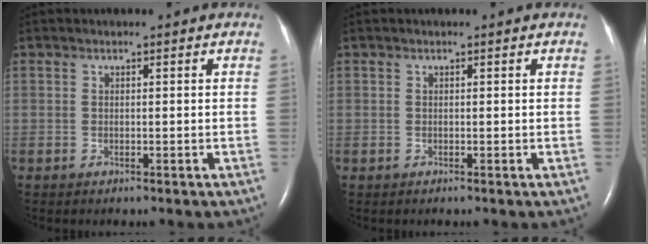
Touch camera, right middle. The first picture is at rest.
{"total": 0.0}